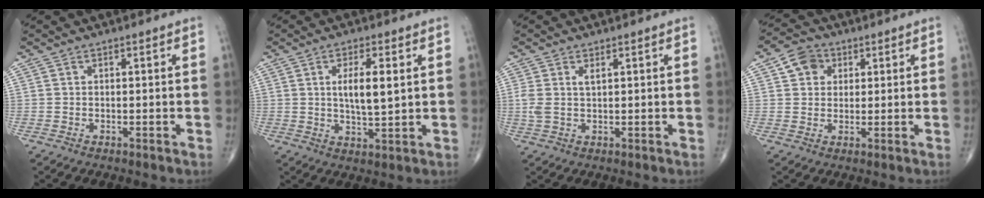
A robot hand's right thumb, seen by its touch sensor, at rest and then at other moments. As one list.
[{"total": 7.3, "force": [1.7, 2.1, 6.7], "torque": [-0.114, -0.014, 0.033]}, {"total": 3.2, "force": [1.1, 1.4, 2.7], "torque": [-0.067, 0.007, 0.028]}, {"total": 5.6, "force": [2.0, 4.6, 2.4], "torque": [-0.020, 0.001, 0.030]}]